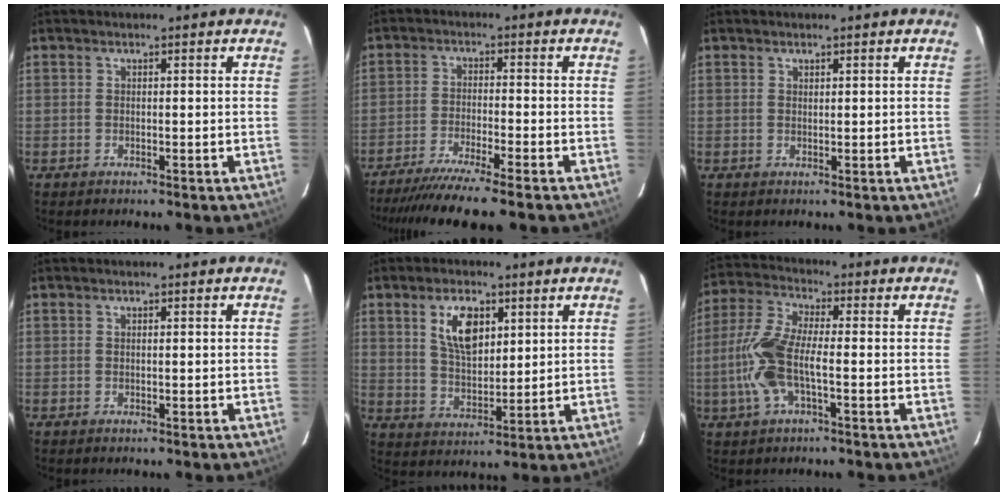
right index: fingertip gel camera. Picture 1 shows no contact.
{"total": 11.8, "force": [-10.1, -0.2, 6.1], "torque": [-0.132, -0.028, -0.166]}
{"total": 0.6, "force": [0.5, 0.3, 0.0], "torque": [0.000, -0.001, 0.010]}
{"total": 0.0}
{"total": 9.0, "force": [3.8, 4.7, 6.7], "torque": [-0.121, 0.005, 0.078]}
{"total": 11.4, "force": [-2.4, 4.0, 10.5], "torque": [-0.236, 0.005, -0.051]}